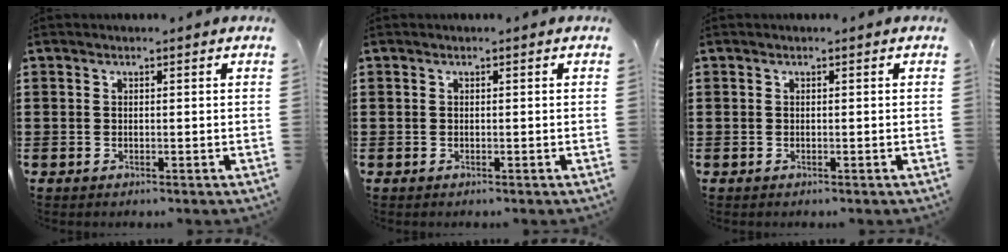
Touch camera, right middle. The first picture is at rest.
{"total": 0.0}
{"total": 0.0}